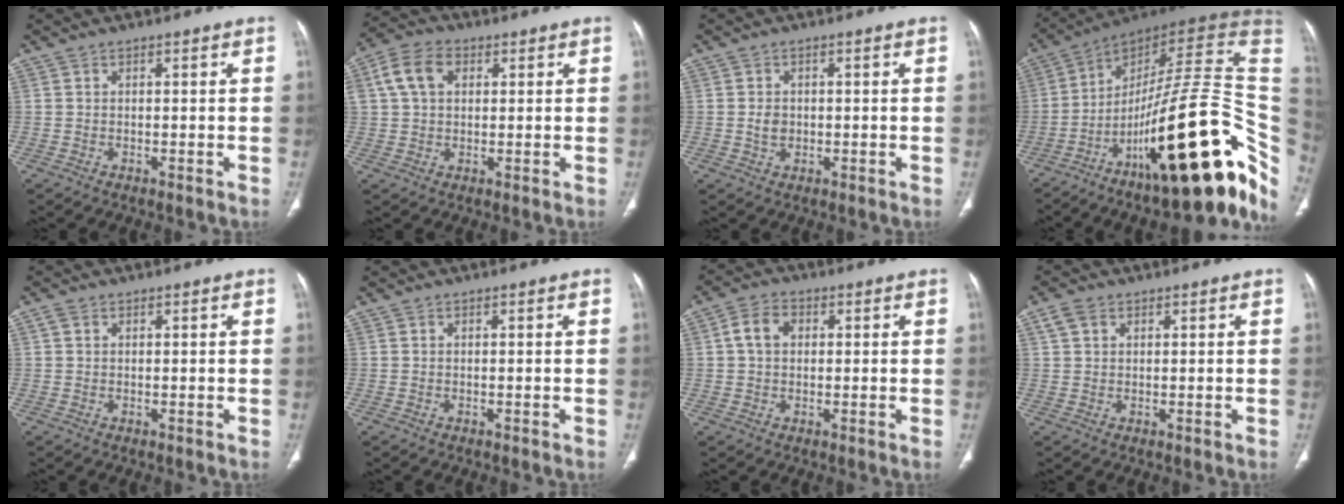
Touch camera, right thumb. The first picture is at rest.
{"total": 7.9, "force": [2.2, 5.6, 5.1], "torque": [-0.096, 0.016, 0.036]}
{"total": 2.6, "force": [0.0, 2.1, 1.5], "torque": [-0.018, 0.002, 0.002]}
{"total": 36.5, "force": [-11.1, 11.0, 33.0], "torque": [-0.399, 0.076, -0.167]}
{"total": 1.2, "force": [0.5, 0.9, 0.6], "torque": [-0.010, 0.005, 0.009]}
{"total": 0.0}
{"total": 5.2, "force": [0.9, 3.9, 3.3], "torque": [-0.051, 0.011, 0.013]}
{"total": 2.8, "force": [1.3, 1.9, 1.4], "torque": [-0.028, 0.007, 0.030]}